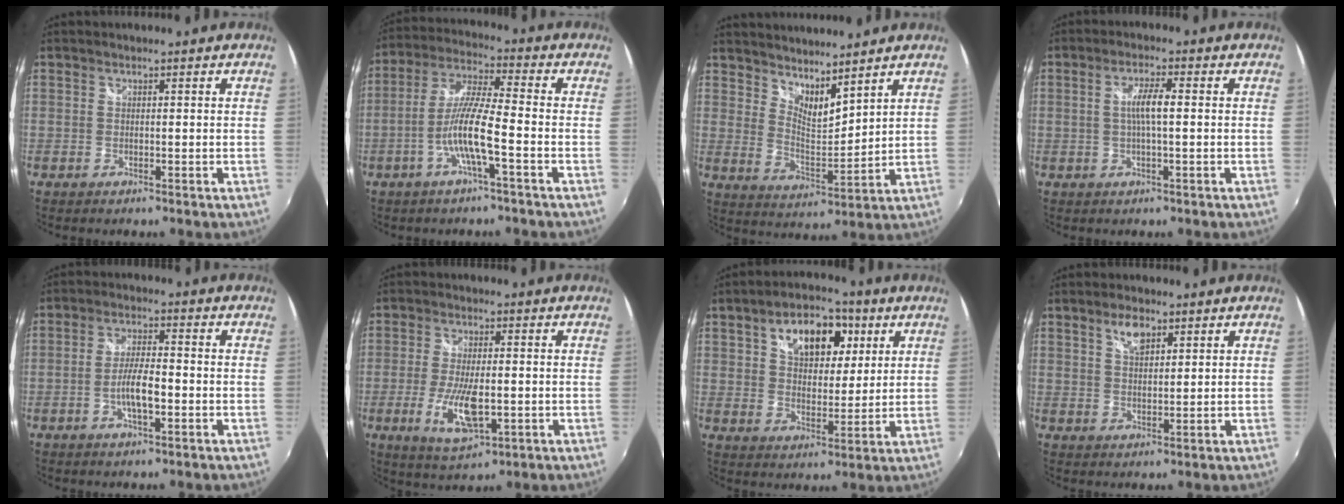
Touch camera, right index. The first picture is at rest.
{"total": 9.4, "force": [-3.6, 0.3, 8.7], "torque": [-0.185, 0.004, -0.071]}
{"total": 8.6, "force": [7.4, 2.0, 4.0], "torque": [-0.058, -0.007, 0.132]}
{"total": 4.2, "force": [0.1, 0.5, 4.2], "torque": [-0.079, 0.003, 0.002]}
{"total": 5.9, "force": [-1.9, 1.4, 5.4], "torque": [-0.105, 0.002, -0.035]}
{"total": 9.4, "force": [-2.3, 3.4, 8.4], "torque": [-0.171, -0.016, -0.041]}
{"total": 13.6, "force": [5.9, 8.2, 9.1], "torque": [-0.152, 0.028, 0.095]}
{"total": 4.2, "force": [2.5, 1.9, 2.8], "torque": [-0.049, 0.005, 0.045]}